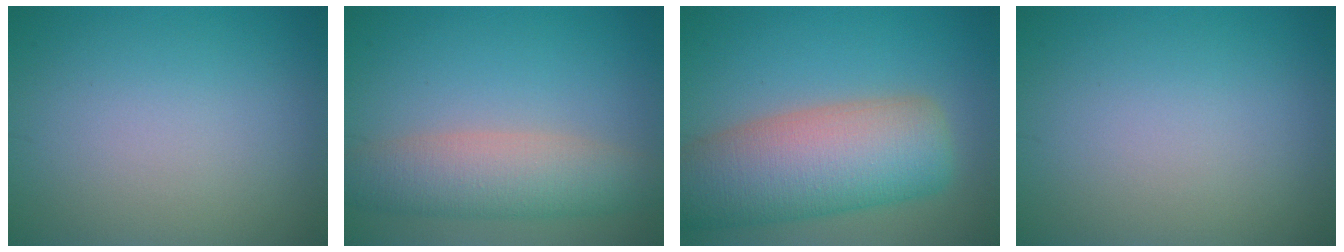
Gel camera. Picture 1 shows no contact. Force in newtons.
{"total": 5.6, "press": 5.5, "slide": 0.7}
{"total": 10.7, "press": 10.7, "slide": 0.7}
{"total": 0.0}